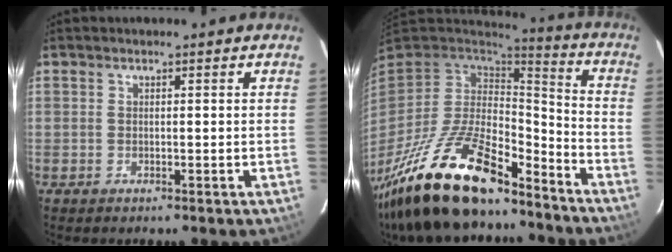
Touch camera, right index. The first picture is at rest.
{"total": 26.2, "force": [-18.4, 9.1, 16.3], "torque": [-0.324, -0.036, -0.311]}